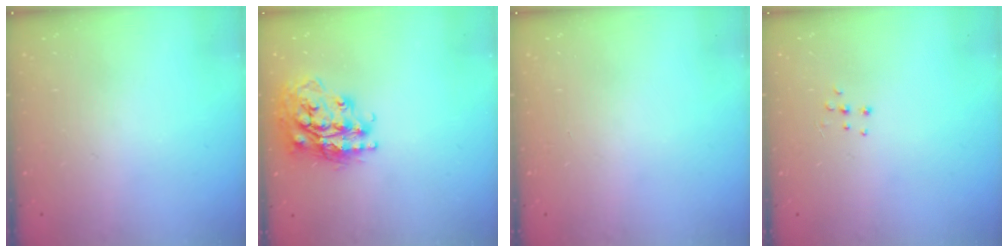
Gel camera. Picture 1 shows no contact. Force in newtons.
{"total": 19.3, "press": 19.3, "slide": 1.4}
{"total": 0.0}
{"total": 4.3, "press": 4.3, "slide": 0.4}